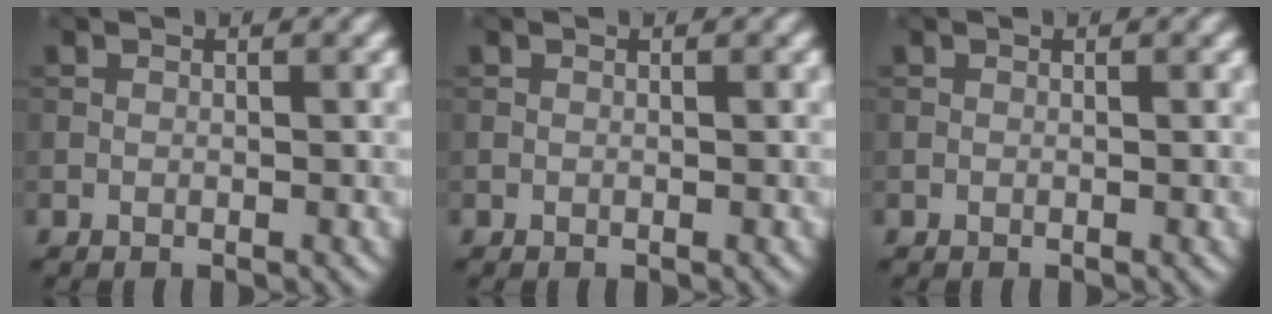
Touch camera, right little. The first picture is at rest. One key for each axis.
{"total": 0.0}
{"total": 0.0}